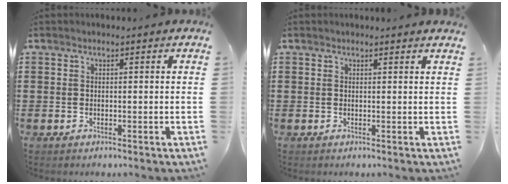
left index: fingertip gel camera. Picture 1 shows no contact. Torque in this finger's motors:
{"motor_torque": [0.21, 0.19, 0.01, 0.01]}